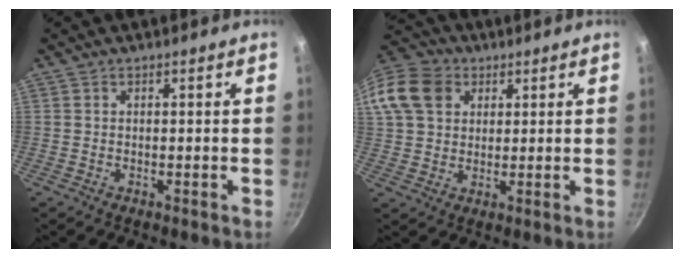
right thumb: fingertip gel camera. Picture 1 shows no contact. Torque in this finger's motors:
{"motor_torque": [-0.82, 0.93, 0.46, -0.45, 0.01]}